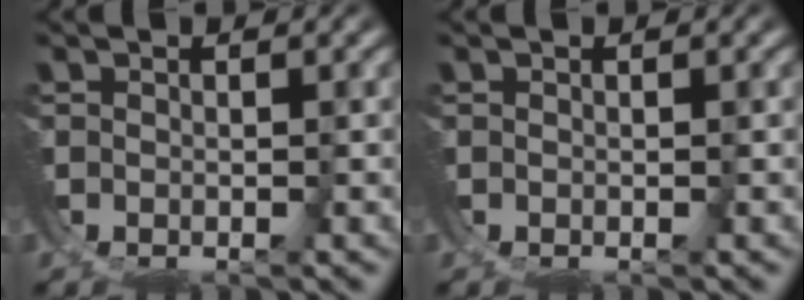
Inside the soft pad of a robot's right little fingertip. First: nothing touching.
{"total": 0.0}